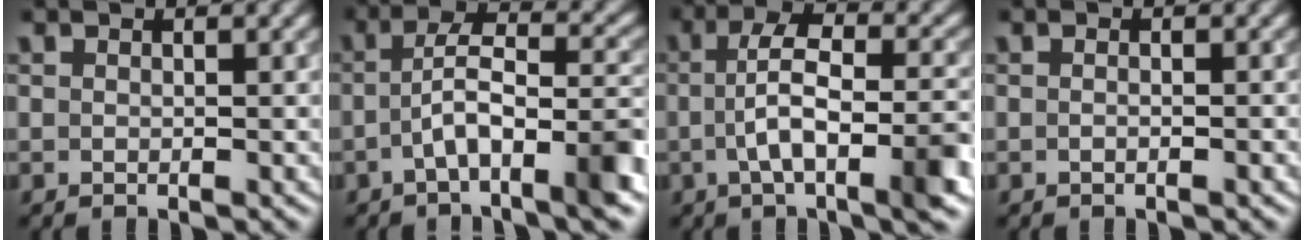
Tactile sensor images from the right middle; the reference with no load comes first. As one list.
[{"total": 7.0, "force": [-2.5, 2.1, 6.2], "torque": [-0.102, 0.016, -0.045]}, {"total": 7.5, "force": [-1.4, 2.4, 6.9], "torque": [-0.116, 0.011, -0.027]}, {"total": 1.1, "force": [-0.1, 0.5, 1.0], "torque": [0.005, -0.005, -0.010]}]